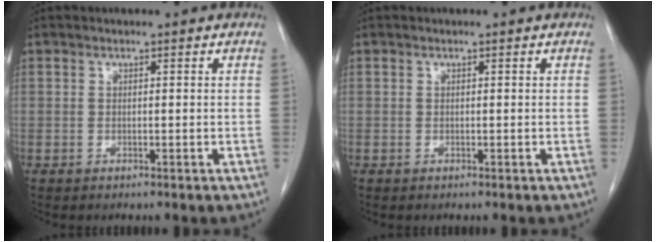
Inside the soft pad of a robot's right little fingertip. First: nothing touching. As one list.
[{"total": 0.0}]